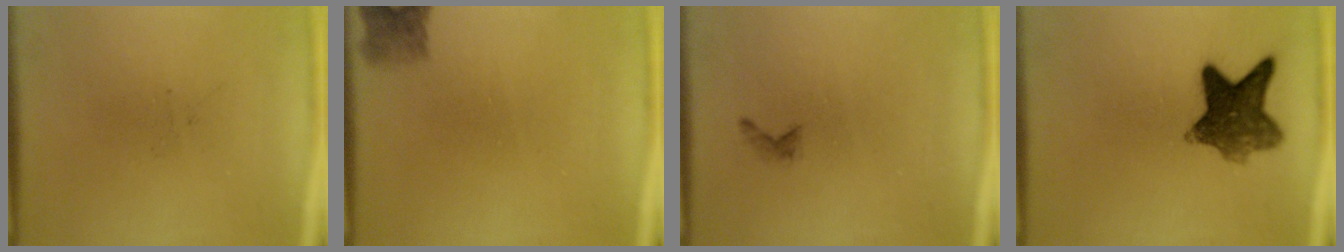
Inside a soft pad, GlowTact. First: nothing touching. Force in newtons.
{"total": 2.7}
{"total": 0.6}
{"total": 9.1}